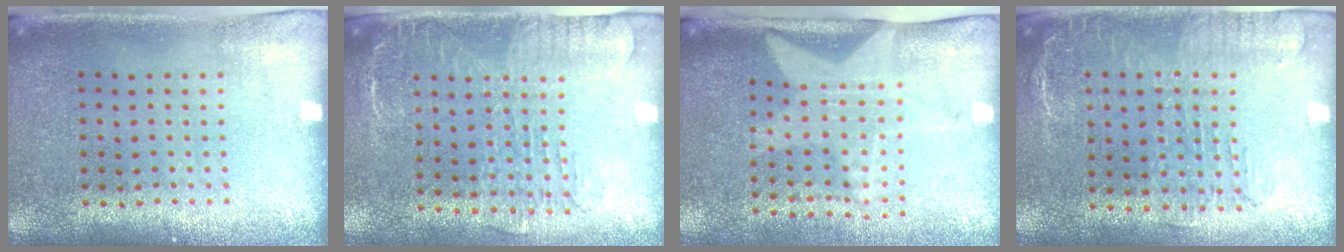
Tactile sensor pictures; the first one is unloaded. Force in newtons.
{"total": 2.0, "press": 1.6, "slide": 1.2}
{"total": 2.1, "press": 1.5, "slide": 1.4}
{"total": 1.8, "press": 1.5, "slide": 1.1}